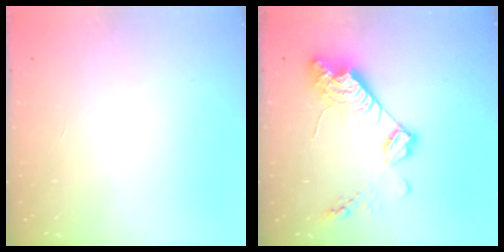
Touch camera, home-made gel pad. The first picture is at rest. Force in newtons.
{"total": 14.9, "press": 14.8, "slide": 1.1}